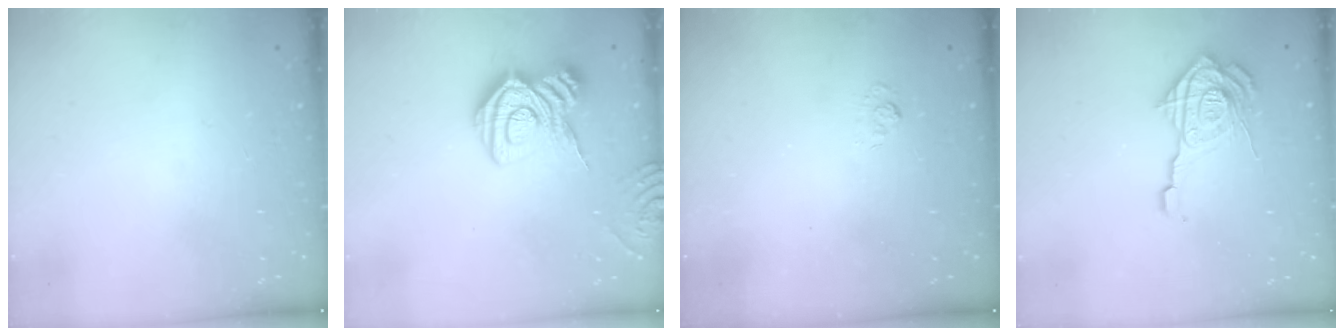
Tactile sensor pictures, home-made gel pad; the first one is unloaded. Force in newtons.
{"total": 14.7, "press": 14.6, "slide": 1.0}
{"total": 2.7, "press": 2.3, "slide": 1.5}
{"total": 16.9, "press": 16.8, "slide": 1.7}